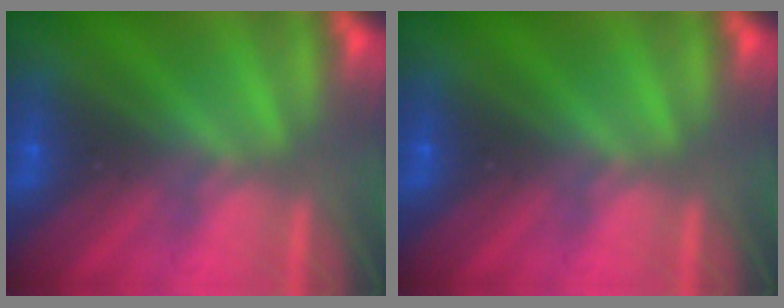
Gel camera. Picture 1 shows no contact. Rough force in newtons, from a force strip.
{"total": 0.0}